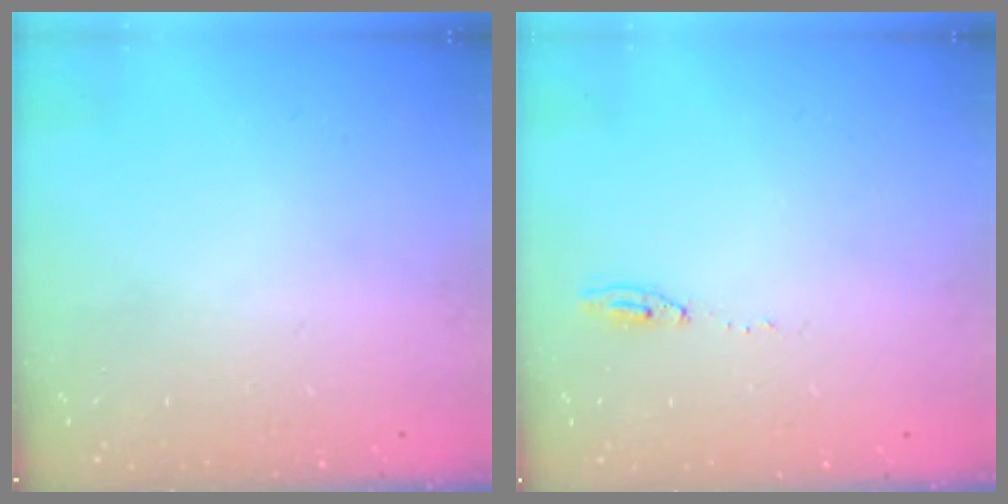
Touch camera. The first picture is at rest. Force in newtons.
{"total": 4.8, "press": 4.8, "slide": 0.6}